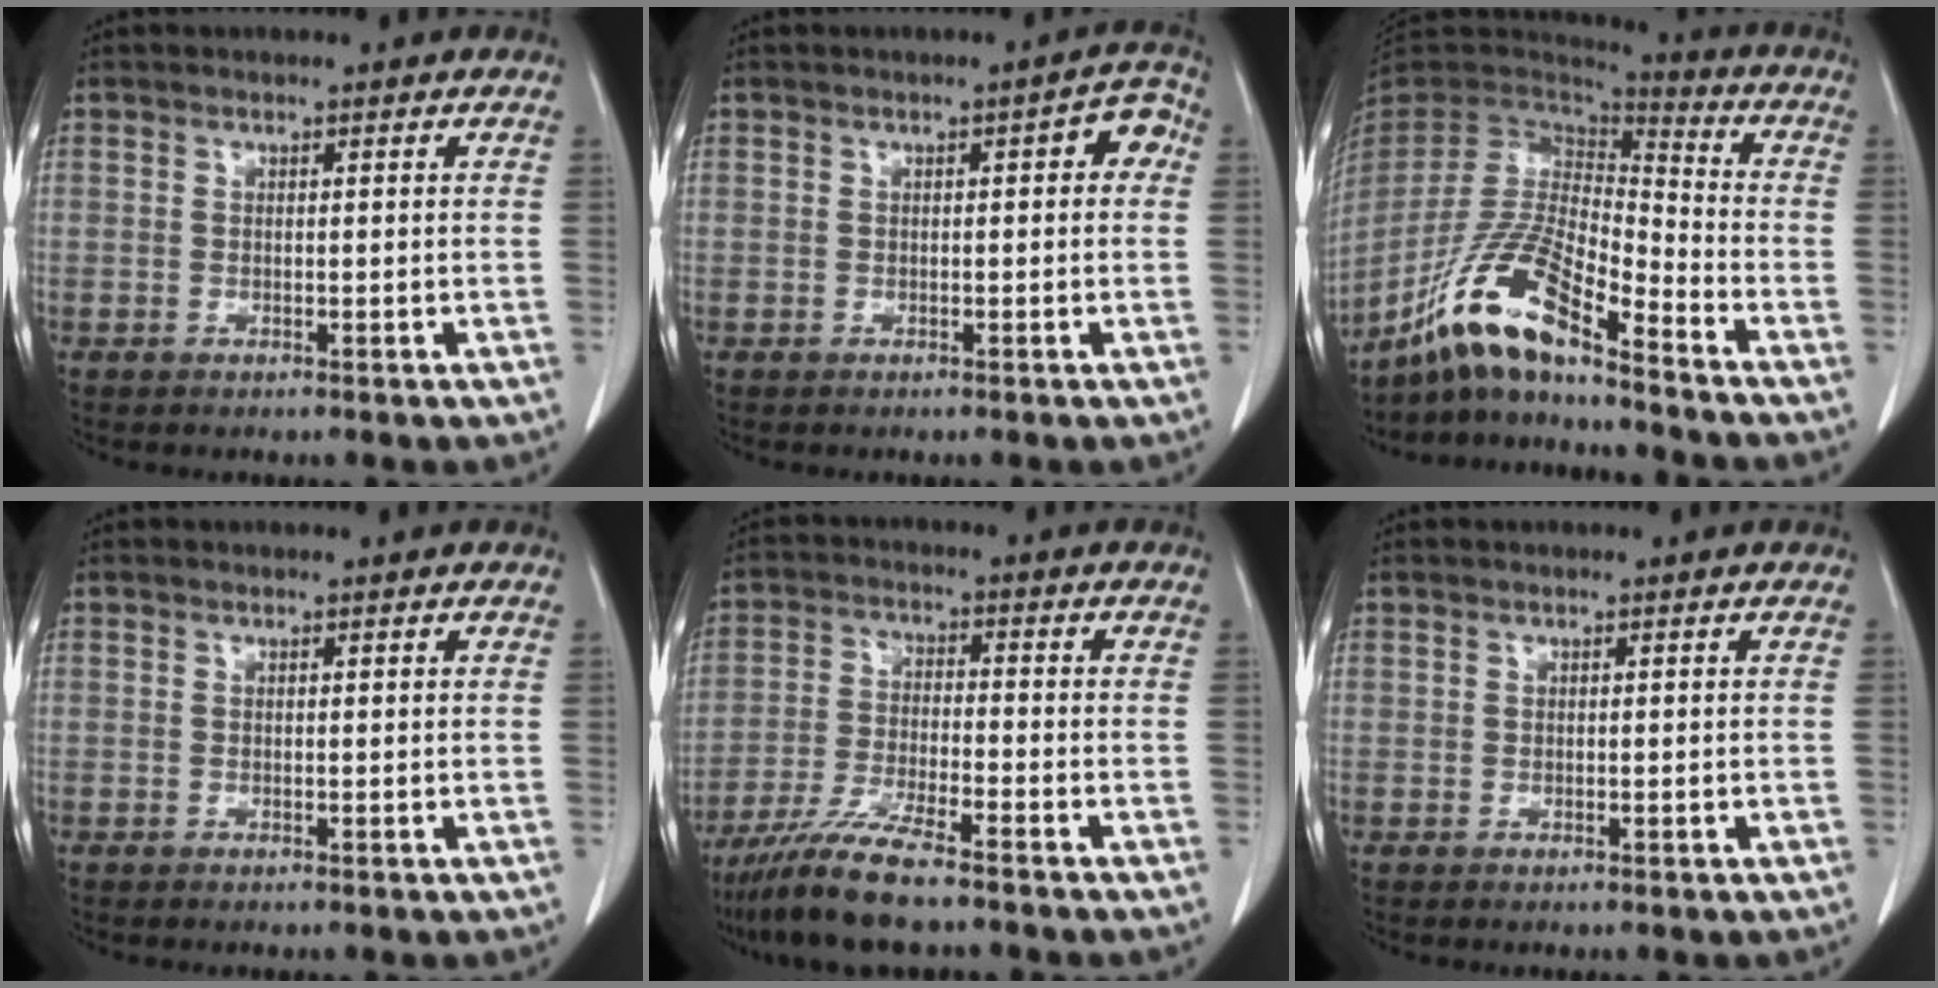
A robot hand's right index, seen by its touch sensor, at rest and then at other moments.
{"total": 3.5, "force": [0.5, 1.3, 3.3], "torque": [-0.029, 0.019, 0.000]}
{"total": 14.6, "force": [-10.5, 2.1, 9.9], "torque": [-0.195, -0.004, -0.198]}
{"total": 0.0}
{"total": 8.9, "force": [-7.2, 0.3, 5.3], "torque": [-0.104, -0.026, -0.134]}
{"total": 0.0}